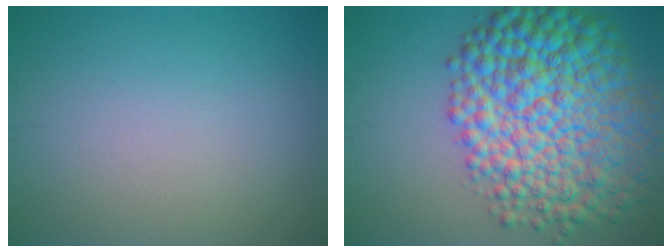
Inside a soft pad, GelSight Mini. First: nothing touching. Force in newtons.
{"total": 12.7, "press": 12.7, "slide": 0.2}